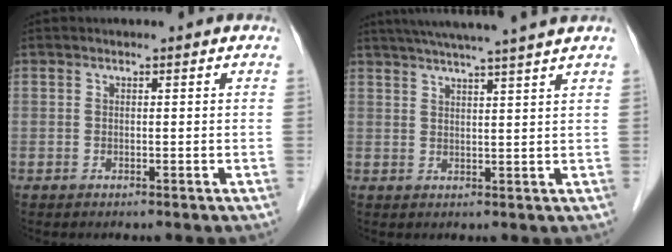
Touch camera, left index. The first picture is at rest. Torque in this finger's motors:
{"motor_torque": [0.03, -1.01, 0.45, 0.09]}